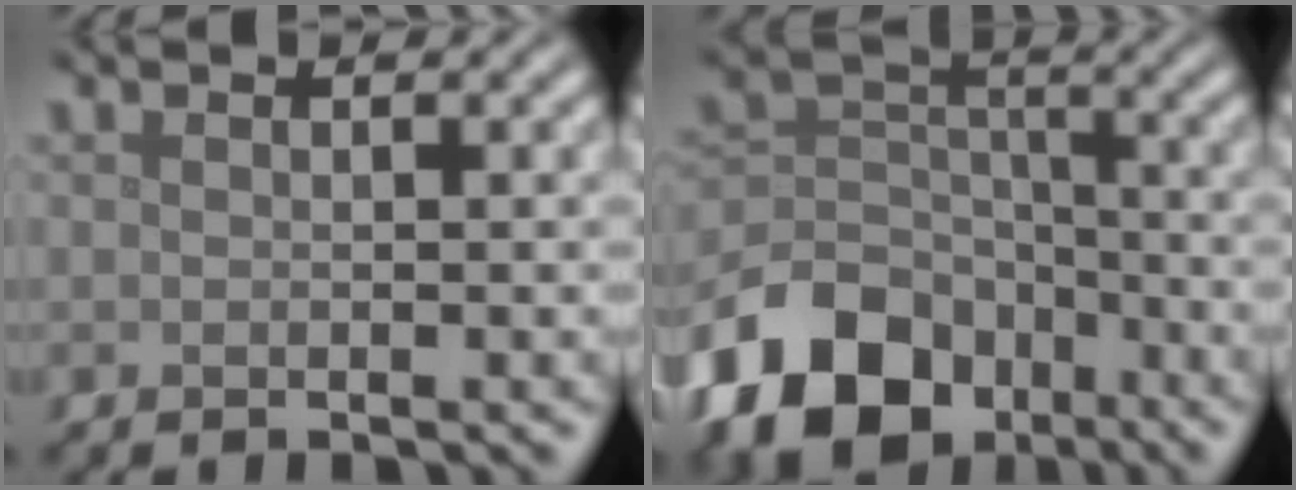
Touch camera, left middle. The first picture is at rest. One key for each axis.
{"total": 10.2, "fx": -6.2, "fy": 6.7, "fz": 4.5, "tx": -0.090, "ty": -0.004, "tz": -0.129}